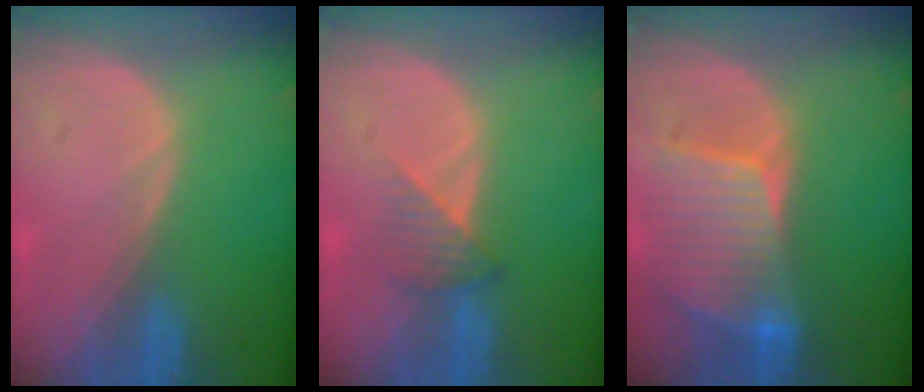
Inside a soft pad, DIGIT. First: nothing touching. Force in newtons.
{"total": 3.3, "press": 2.9, "slide": 1.5}
{"total": 8.7, "press": 7.8, "slide": 3.9}